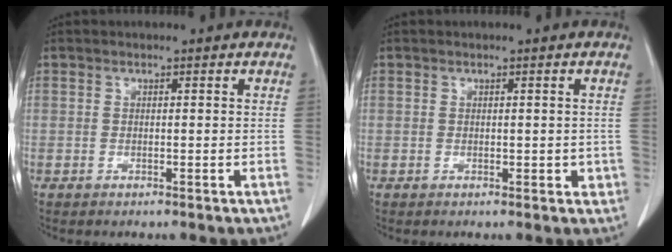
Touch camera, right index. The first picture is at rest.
{"total": 1.6, "force": [-0.1, 1.1, 1.1], "torque": [-0.007, 0.001, 0.002]}